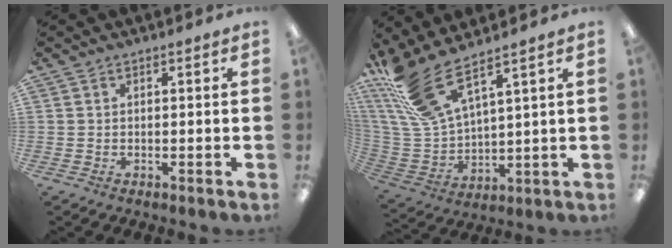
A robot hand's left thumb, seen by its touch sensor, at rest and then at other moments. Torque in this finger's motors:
{"motor_torque": [0.41, 0.31, -0.13, -0.14, 0.14]}